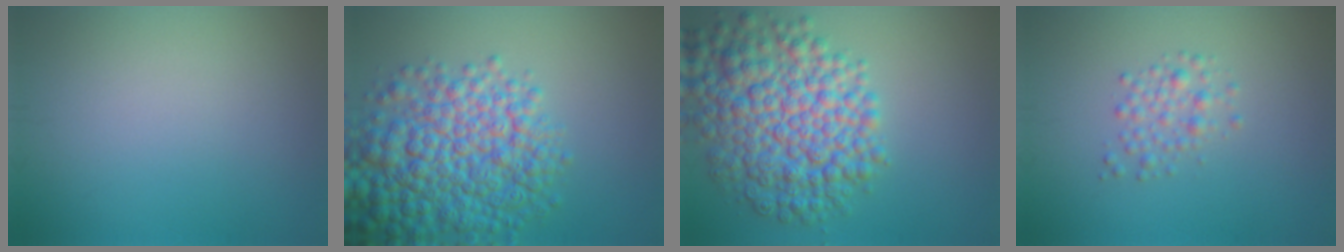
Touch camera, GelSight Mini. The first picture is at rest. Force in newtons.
{"total": 9.7, "press": 9.7, "slide": 0.3}
{"total": 9.7, "press": 9.7, "slide": 0.2}
{"total": 1.9, "press": 1.9, "slide": 0.0}